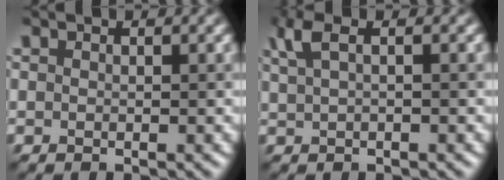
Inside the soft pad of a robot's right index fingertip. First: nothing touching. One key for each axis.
{"total": 2.4, "fx": 1.1, "fy": 0.7, "fz": 2.0, "tx": -0.038, "ty": 0.004, "tz": 0.026}